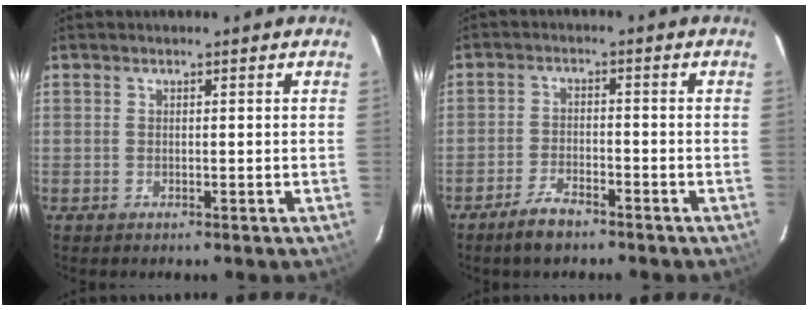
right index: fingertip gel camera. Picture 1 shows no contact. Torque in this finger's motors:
{"motor_torque": [0.36, -0.32, 0.24, 0.04]}